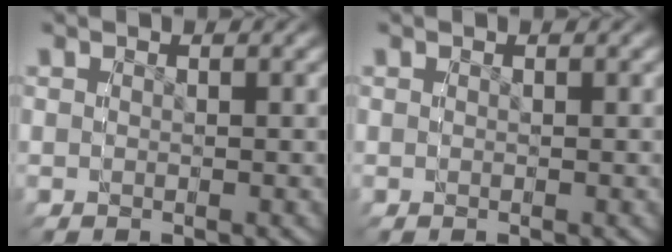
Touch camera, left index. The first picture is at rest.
{"total": 0.0}